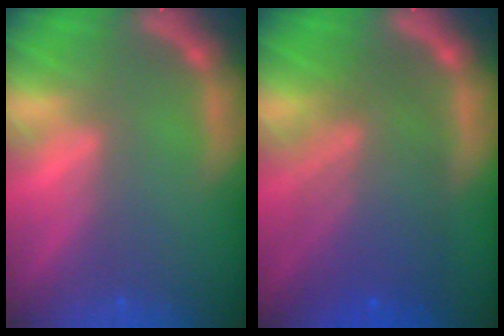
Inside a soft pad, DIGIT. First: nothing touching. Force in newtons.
{"total": 8.5}